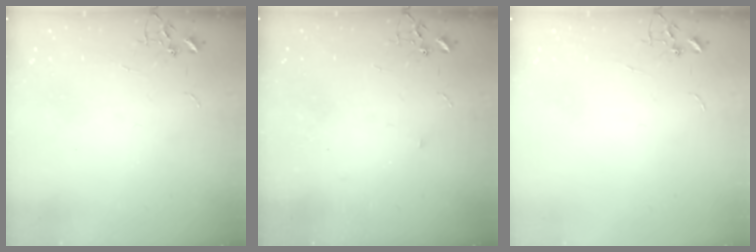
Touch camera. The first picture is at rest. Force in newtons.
{"total": 3.1, "press": 3.0, "slide": 0.6}
{"total": 0.0}